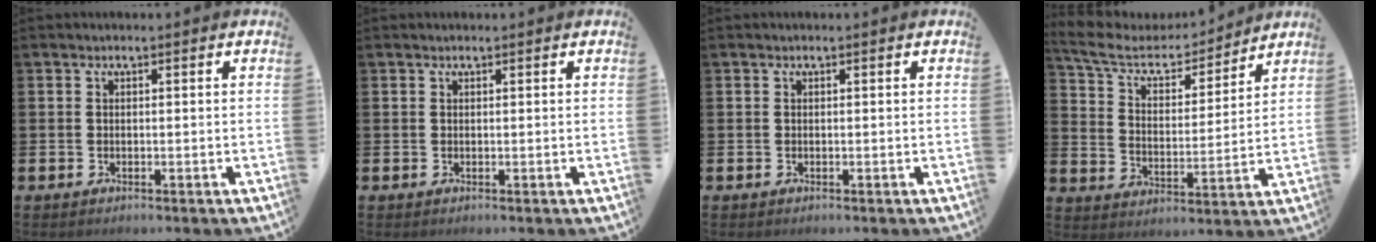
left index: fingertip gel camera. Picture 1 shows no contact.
{"total": 0.0}
{"total": 0.0}
{"total": 7.8, "force": [7.0, 3.0, 2.1], "torque": [-0.080, -0.048, 0.118]}